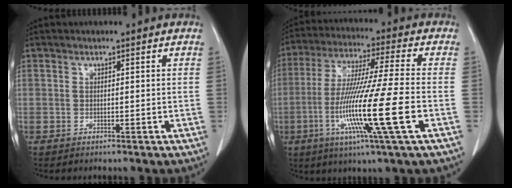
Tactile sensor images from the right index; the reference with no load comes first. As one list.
[{"total": 16.3, "force": [-4.8, -1.1, 15.5], "torque": [-0.307, -0.025, -0.094]}]